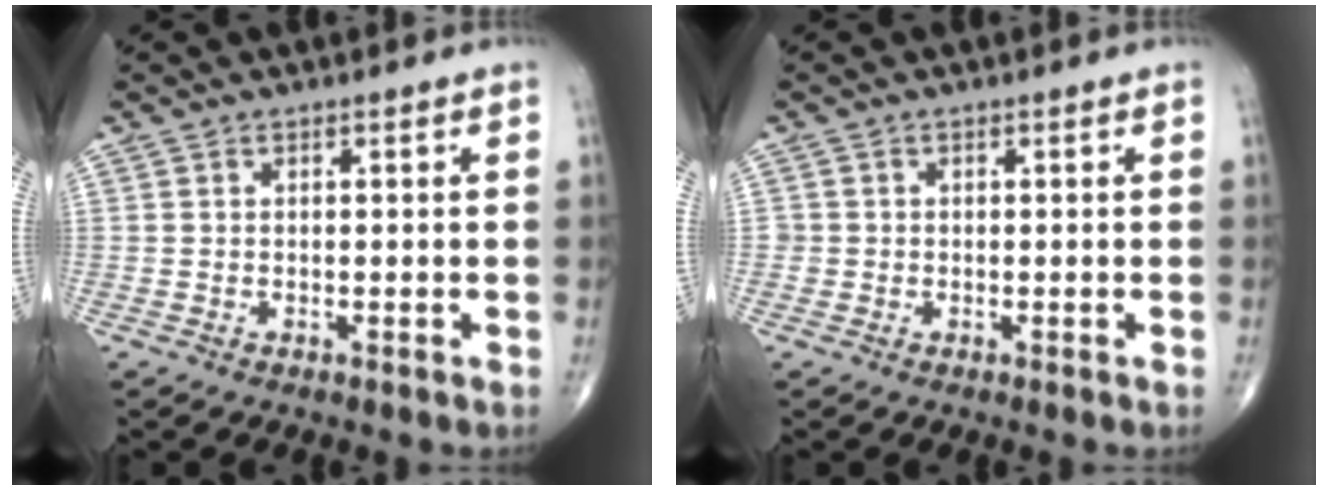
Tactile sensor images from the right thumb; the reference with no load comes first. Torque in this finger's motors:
{"motor_torque": [0.20, 0.12, 0.11, 0.04, 0.00]}